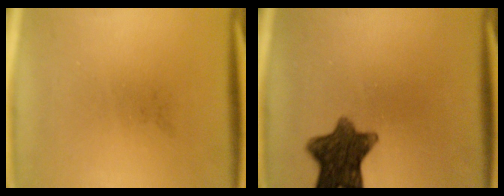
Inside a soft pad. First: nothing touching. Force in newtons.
{"total": 10.2}